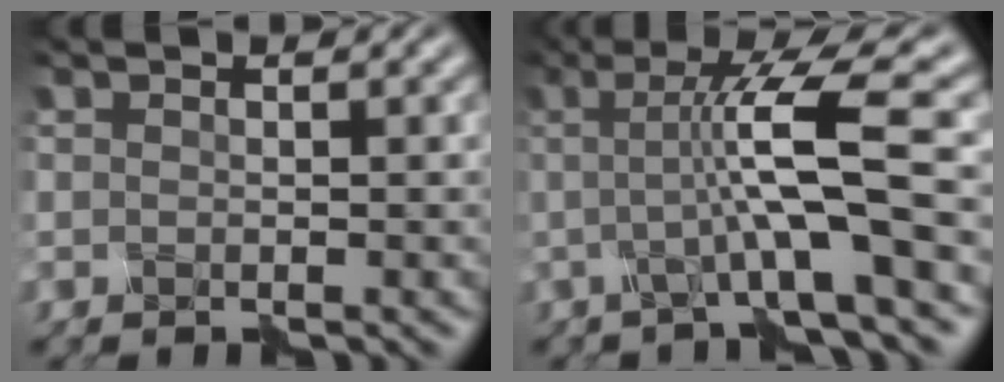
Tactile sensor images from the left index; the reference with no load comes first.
{"total": 7.3, "force": [-0.7, 0.6, 7.2], "torque": [-0.119, 0.002, -0.016]}